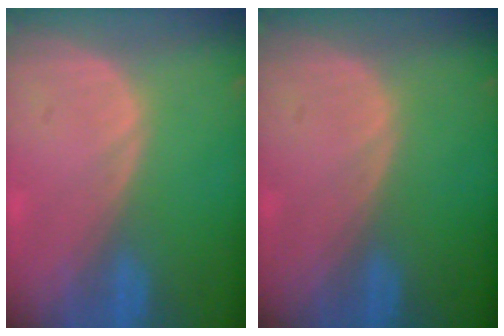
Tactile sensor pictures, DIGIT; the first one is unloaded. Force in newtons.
{"total": 0.0}